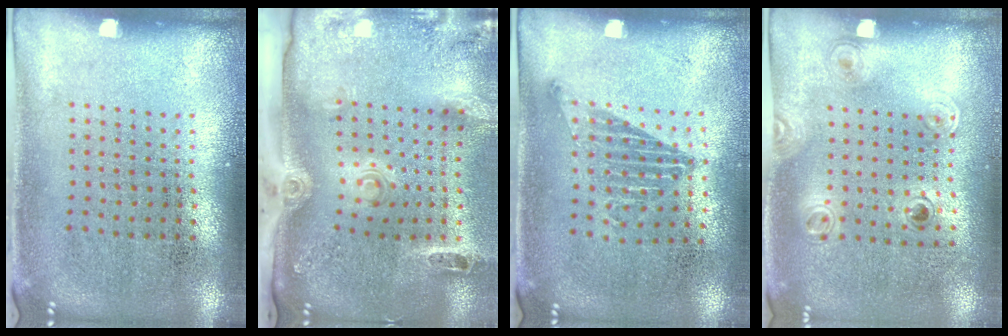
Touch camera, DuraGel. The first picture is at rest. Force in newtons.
{"total": 3.1, "press": 2.1, "slide": 2.3}
{"total": 1.1, "press": 1.0, "slide": 0.5}
{"total": 1.1, "press": 0.9, "slide": 0.7}